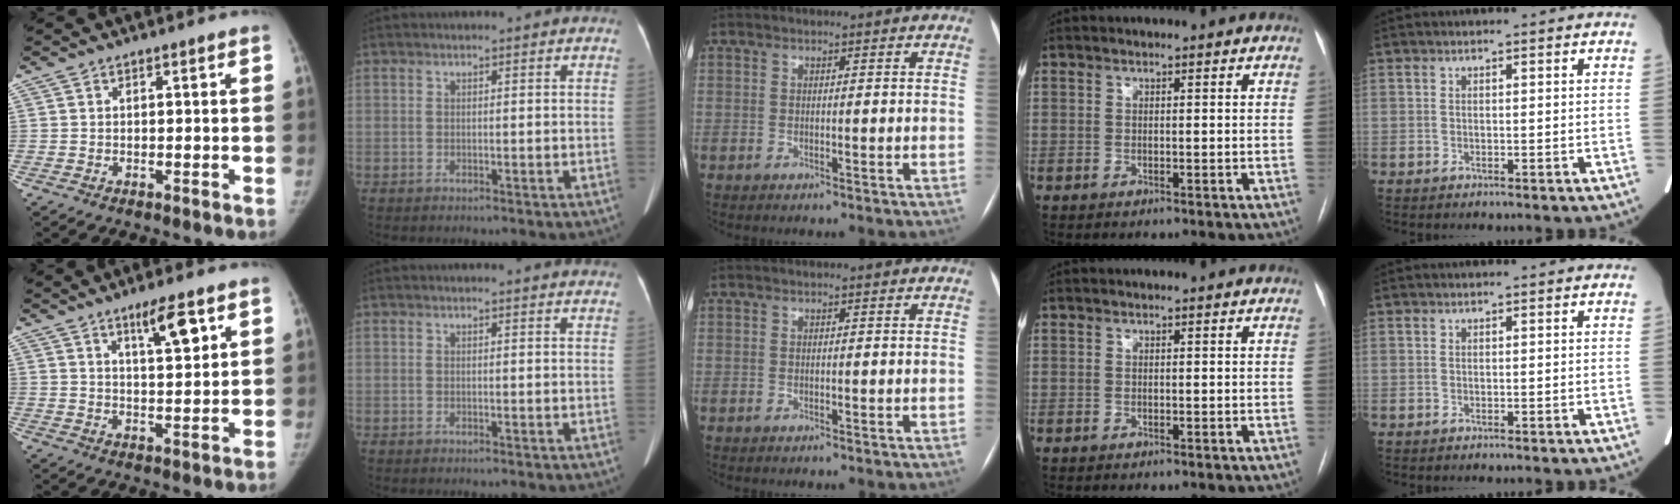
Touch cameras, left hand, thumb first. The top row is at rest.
{"thumb": {"total": 6.7, "force": [3.7, 1.5, 5.4], "torque": [-0.079, -0.023, 0.061]}, "index": {"total": 4.5, "force": [4.4, 0.3, 0.9], "torque": [-0.011, 0.001, 0.029]}}